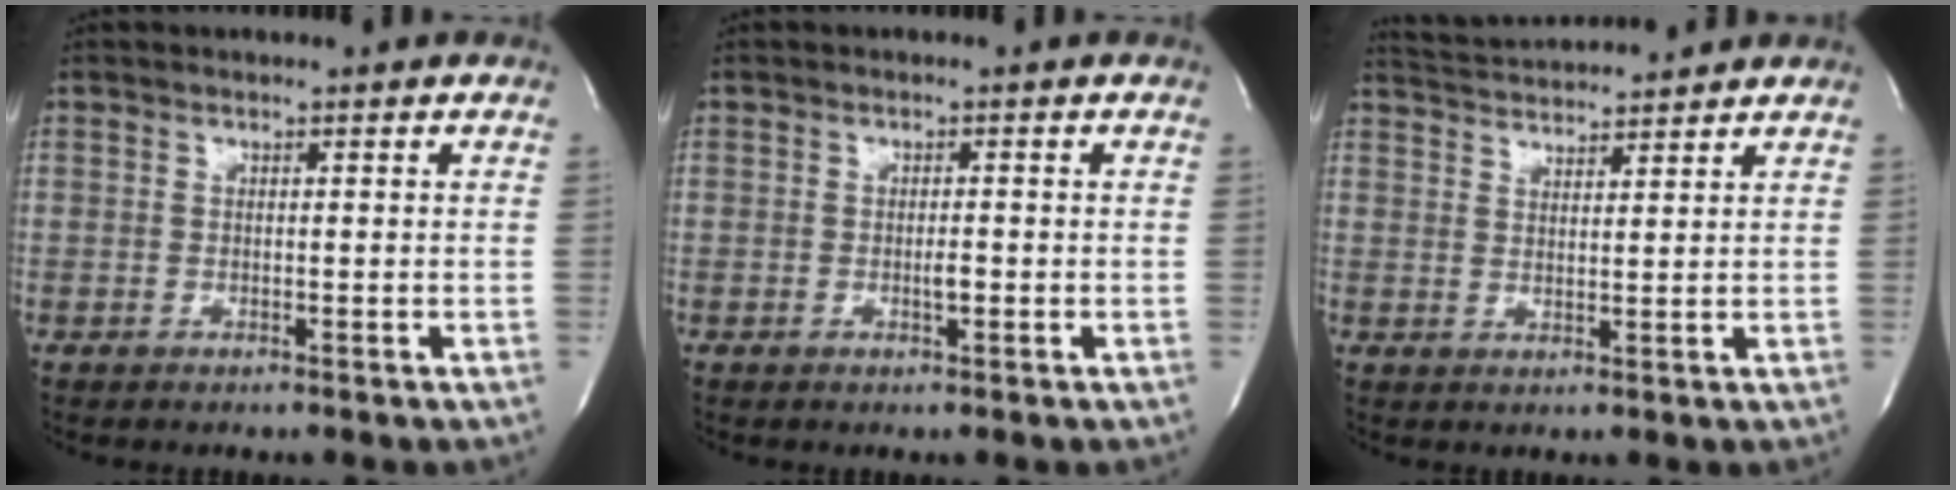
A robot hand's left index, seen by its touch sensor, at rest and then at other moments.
{"total": 1.3, "force": [-0.5, 0.3, 1.1], "torque": [-0.023, -0.001, -0.007]}
{"total": 8.1, "force": [8.0, -0.1, 1.7], "torque": [-0.043, 0.024, 0.130]}